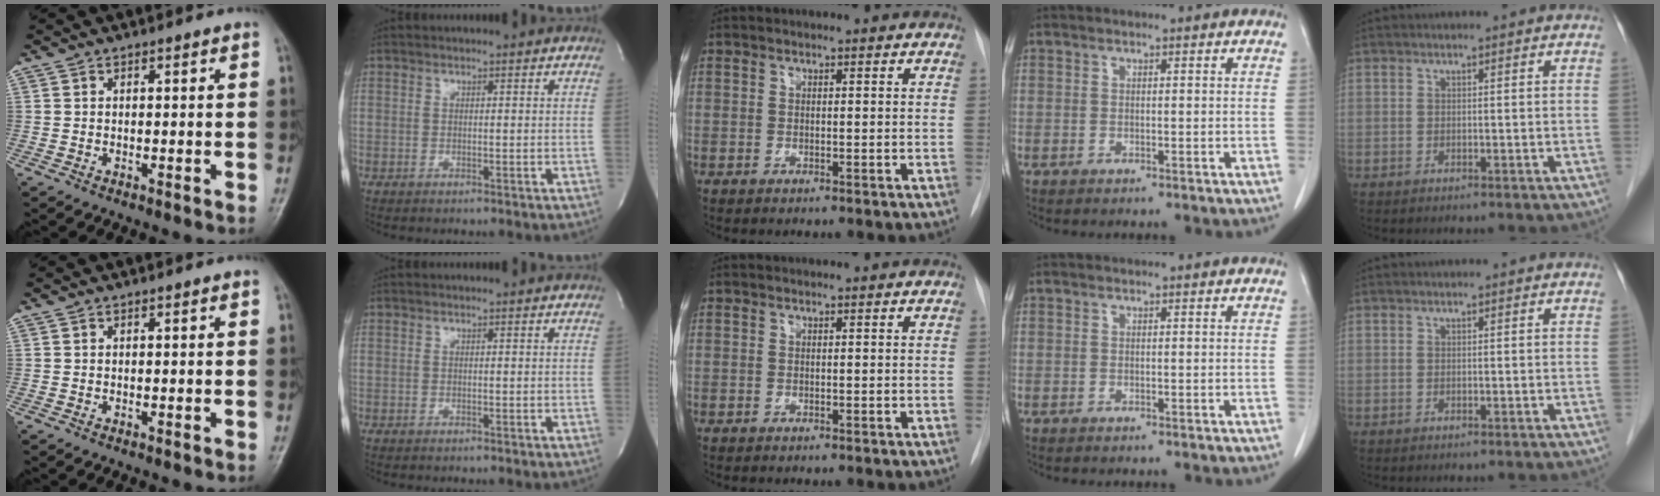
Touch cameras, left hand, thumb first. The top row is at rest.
{}